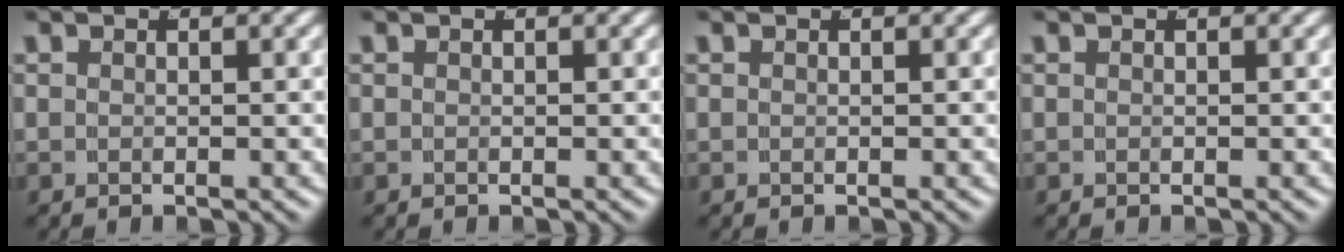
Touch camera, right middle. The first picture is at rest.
{"total": 0.0}
{"total": 0.0}
{"total": 0.0}